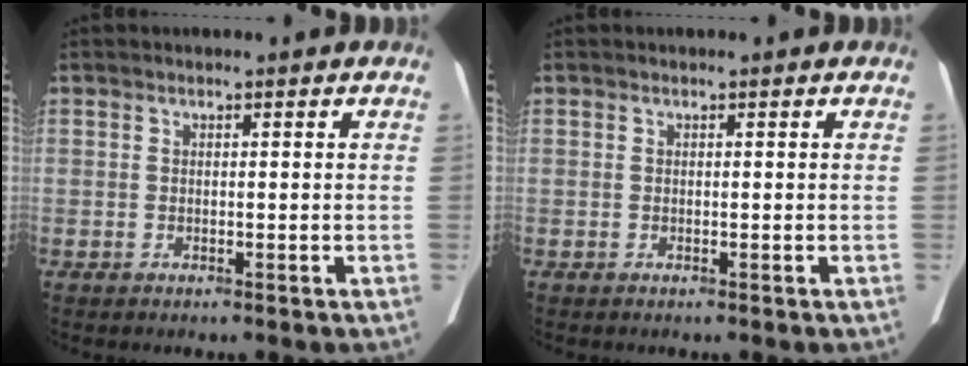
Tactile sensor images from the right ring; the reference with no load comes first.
{"total": 0.0}